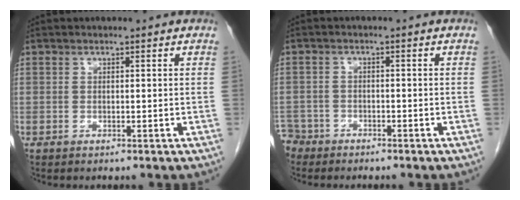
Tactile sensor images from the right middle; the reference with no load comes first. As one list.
[{"total": 4.0, "force": [-3.4, 2.1, -0.5], "torque": [0.005, 0.001, -0.070]}]